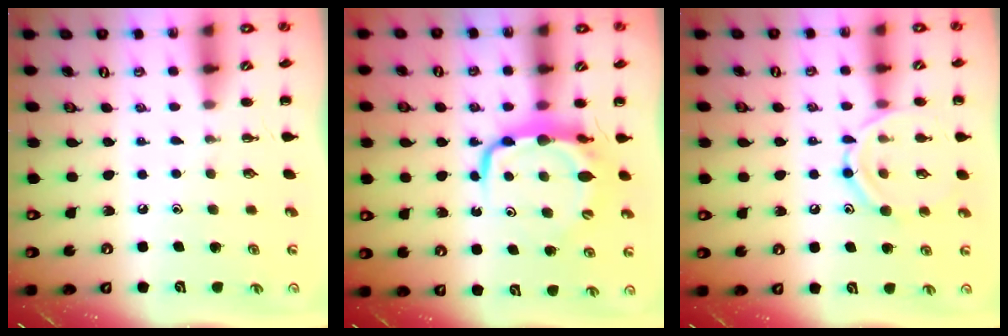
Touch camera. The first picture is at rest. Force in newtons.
{"total": 7.8, "press": 7.7, "slide": 1.3}
{"total": 11.5, "press": 11.4, "slide": 1.1}